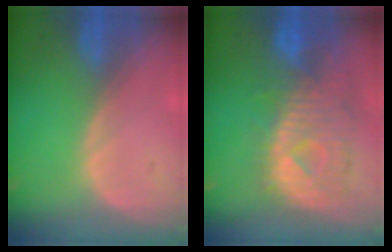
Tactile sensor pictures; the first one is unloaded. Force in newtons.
{"total": 10.7, "press": 9.6, "slide": 4.7}